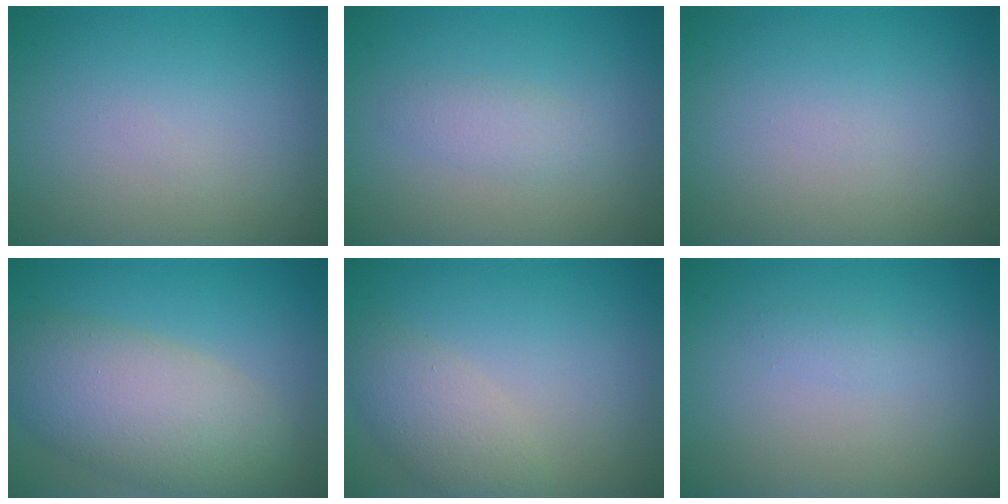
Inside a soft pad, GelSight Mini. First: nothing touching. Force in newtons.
{"total": 1.6, "press": 1.6, "slide": 0.1}
{"total": 0.0}
{"total": 7.9, "press": 7.9, "slide": 0.3}
{"total": 2.9, "press": 2.9, "slide": 0.2}
{"total": 0.6, "press": 0.6, "slide": 0.0}